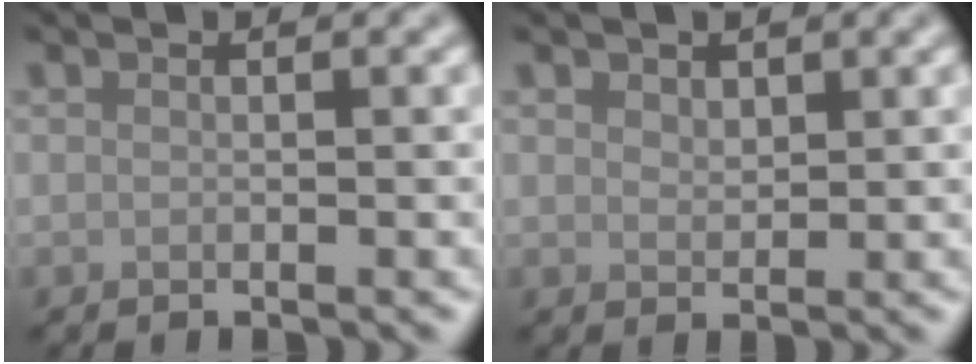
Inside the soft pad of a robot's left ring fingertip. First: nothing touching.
{"total": 1.3, "force": [0.9, 0.8, 0.5], "torque": [-0.010, -0.002, 0.017]}